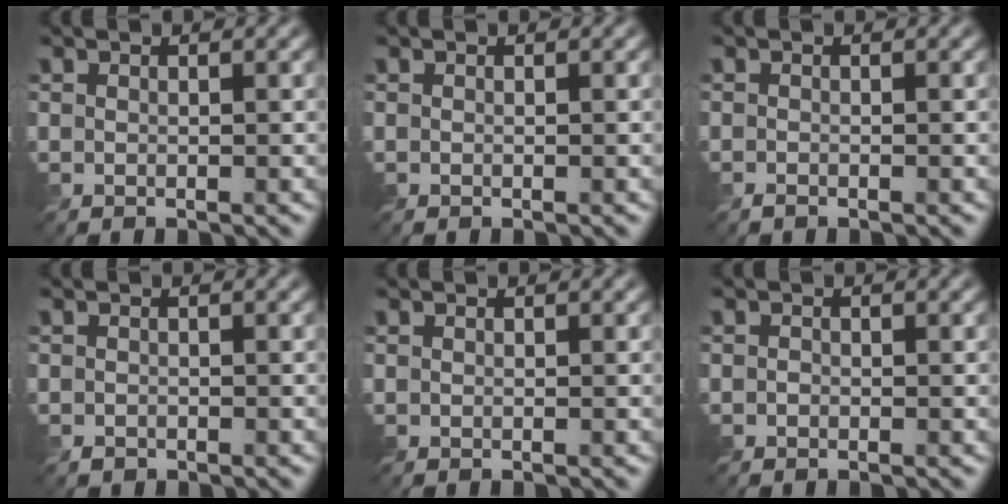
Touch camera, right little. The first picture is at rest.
{"total": 0.0}
{"total": 0.6, "force": [-0.5, 0.2, 0.1], "torque": [0.001, 0.001, -0.012]}
{"total": 0.6, "force": [-0.4, 0.5, 0.1], "torque": [0.003, -0.001, -0.007]}
{"total": 0.0}
{"total": 0.6, "force": [-0.3, 0.5, 0.1], "torque": [0.001, -0.002, -0.008]}